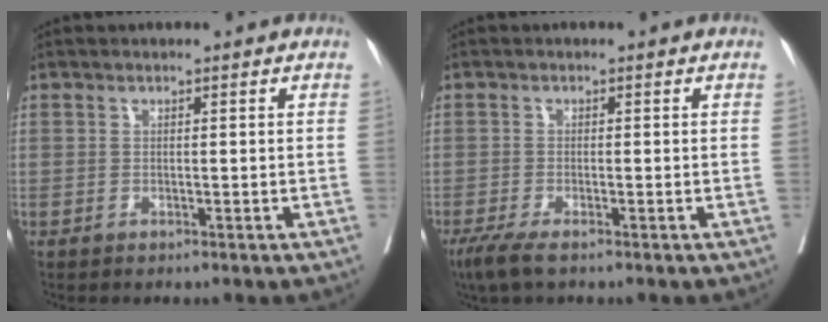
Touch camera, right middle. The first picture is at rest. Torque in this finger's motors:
{"motor_torque": [0.36, -0.35, 0.11, 0.06]}